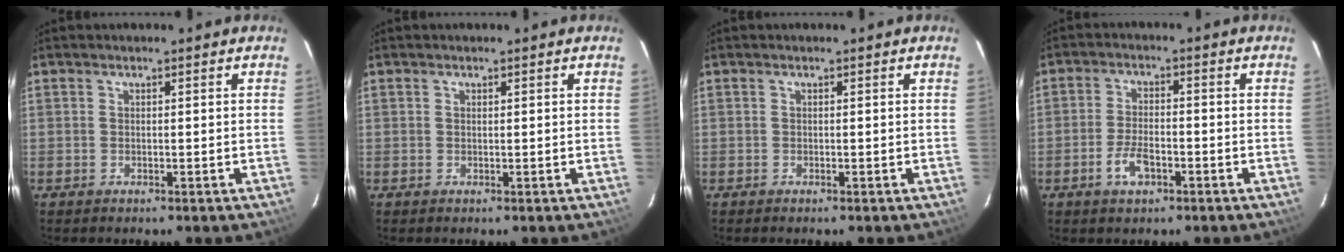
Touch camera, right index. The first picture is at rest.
{"total": 0.0}
{"total": 0.0}
{"total": 5.2, "force": [-2.6, 2.4, 3.8], "torque": [-0.083, 0.001, -0.046]}